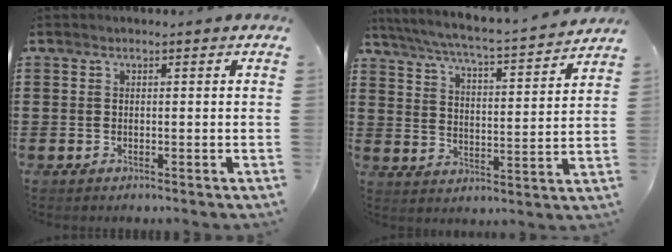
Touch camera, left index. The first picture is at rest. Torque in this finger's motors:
{"motor_torque": [1.08, -1.06, 0.30, 0.16]}